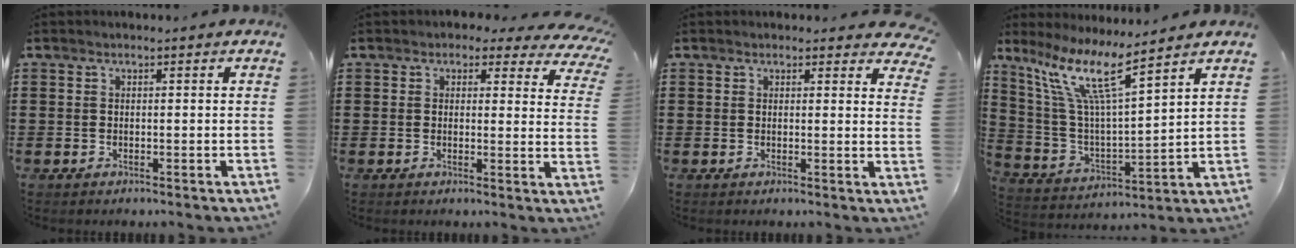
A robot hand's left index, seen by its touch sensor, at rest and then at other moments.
{"total": 2.8, "force": [2.0, 1.4, 1.3], "torque": [-0.030, -0.004, 0.032]}
{"total": 1.9, "force": [1.8, 0.5, 0.4], "torque": [-0.006, -0.004, 0.033]}
{"total": 11.1, "force": [7.7, 1.2, 8.0], "torque": [-0.180, -0.042, 0.130]}